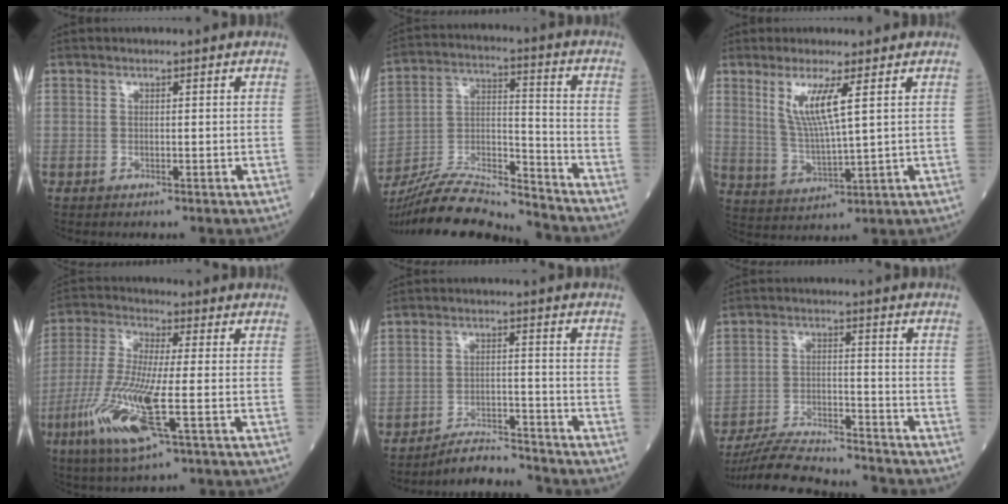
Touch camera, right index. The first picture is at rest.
{"total": 18.1, "force": [-17.2, 0.8, 5.5], "torque": [-0.114, 0.006, -0.302]}
{"total": 7.3, "force": [3.0, 0.1, 6.7], "torque": [-0.136, -0.012, 0.065]}
{"total": 13.6, "force": [-4.5, 1.5, 12.7], "torque": [-0.273, -0.027, -0.085]}
{"total": 5.7, "force": [-5.7, 0.6, 0.2], "torque": [0.000, 0.004, -0.094]}
{"total": 14.0, "force": [-13.4, 1.1, 4.1], "torque": [-0.068, 0.001, -0.217]}